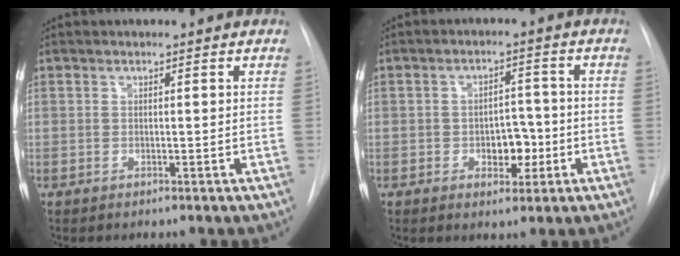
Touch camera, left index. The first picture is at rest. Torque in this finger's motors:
{"motor_torque": [0.10, 0.03, 0.13, 0.04]}